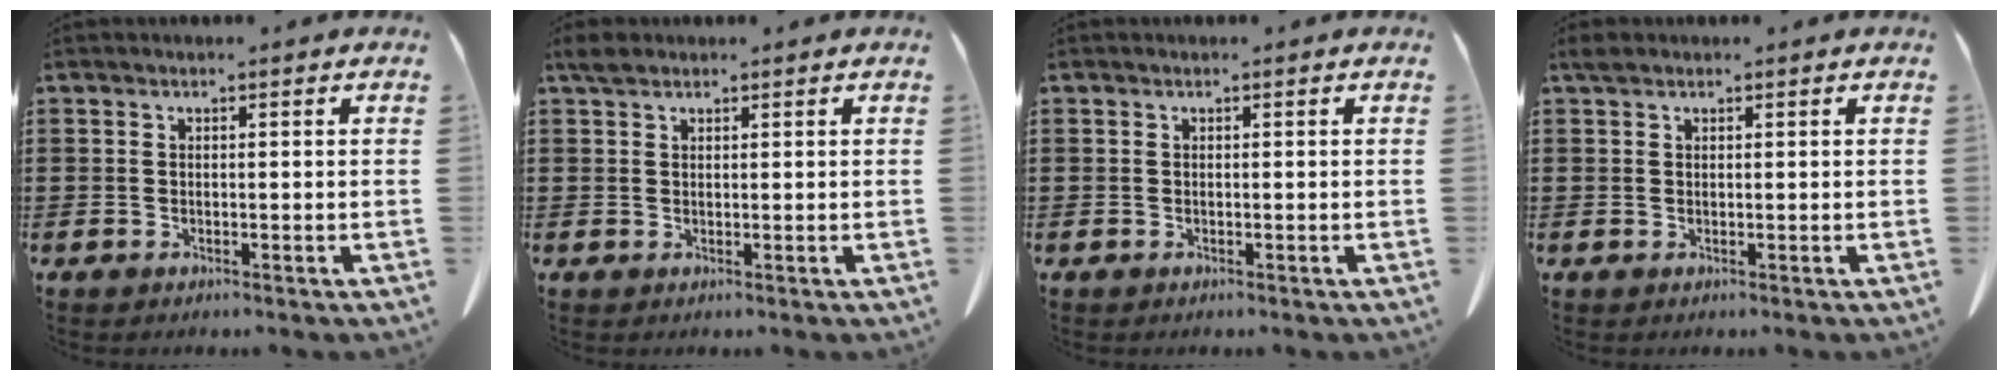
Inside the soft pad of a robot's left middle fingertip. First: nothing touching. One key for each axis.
{"total": 1.9, "fx": 1.5, "fy": 0.9, "fz": 0.7, "tx": -0.018, "ty": 0.003, "tz": 0.029}
{"total": 0.0}
{"total": 1.1, "fx": 0.9, "fy": 0.7, "fz": 0.4, "tx": -0.012, "ty": 0.002, "tz": 0.017}